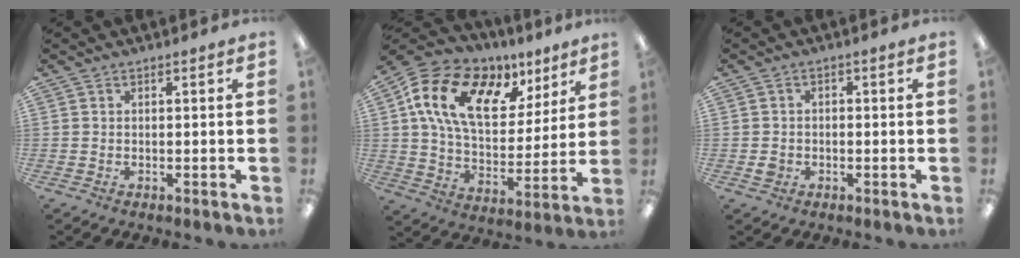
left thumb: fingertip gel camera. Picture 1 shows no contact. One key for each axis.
{"total": 19.8, "fx": 9.4, "fy": 11.6, "fz": 13.0, "tx": -0.236, "ty": -0.025, "tz": 0.167}
{"total": 2.3, "fx": -0.7, "fy": 2.0, "fz": 0.9, "tx": -0.015, "ty": 0.004, "tz": -0.015}